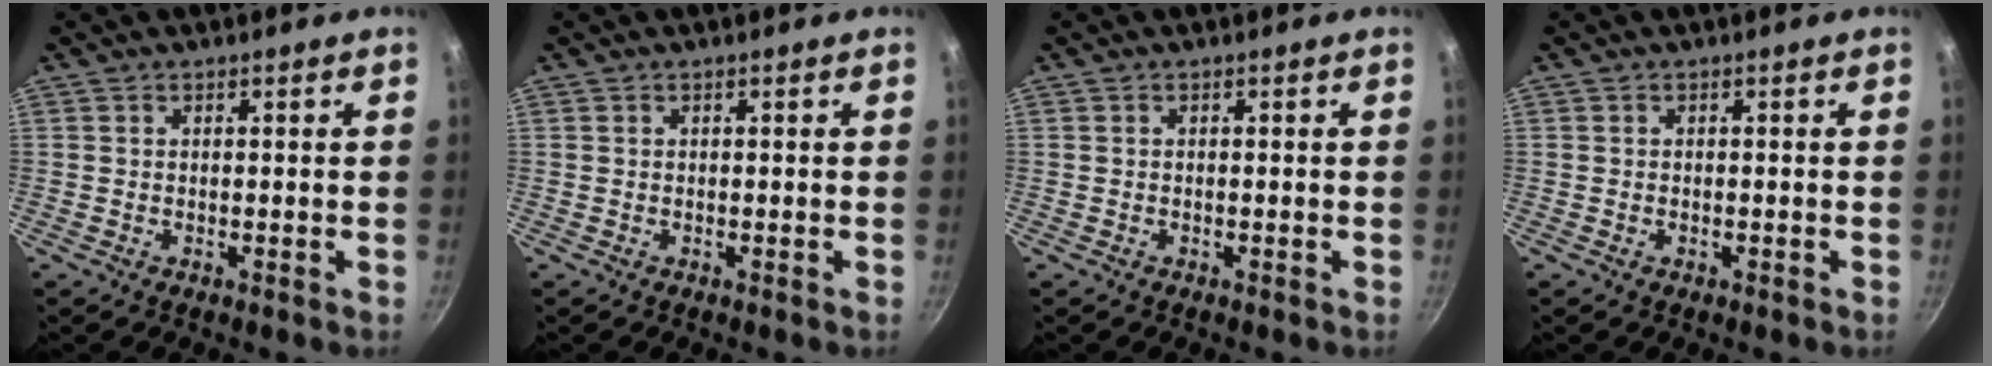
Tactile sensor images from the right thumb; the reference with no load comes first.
{"total": 0.0}
{"total": 0.0}
{"total": 0.6, "force": [-0.3, 0.3, 0.4], "torque": [-0.006, 0.002, -0.005]}